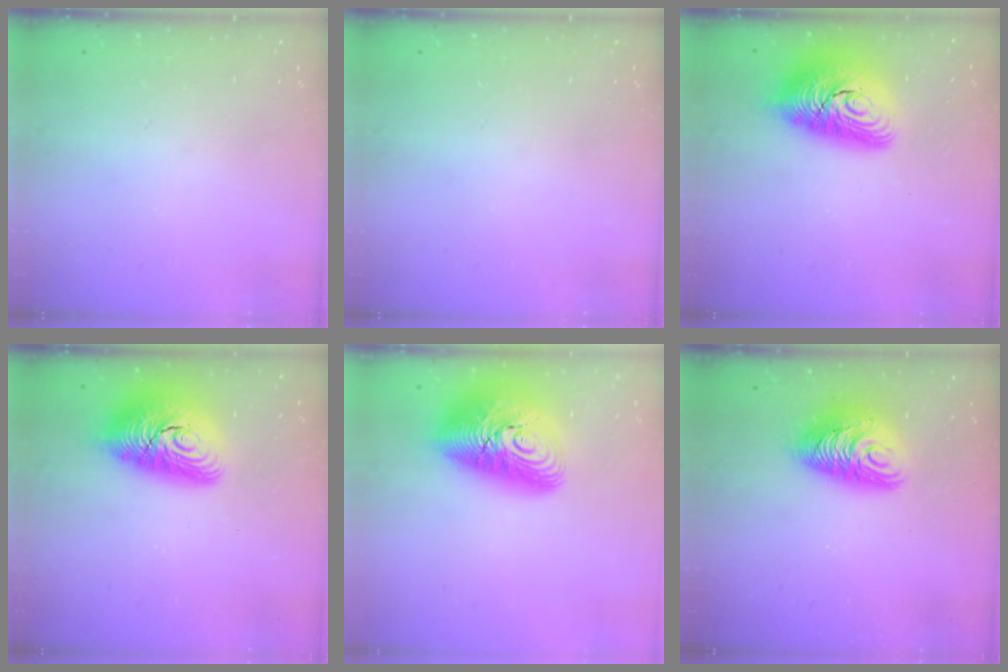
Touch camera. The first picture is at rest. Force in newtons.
{"total": 0.0}
{"total": 16.3, "press": 16.3, "slide": 1.1}
{"total": 16.3, "press": 16.3, "slide": 1.1}
{"total": 21.9, "press": 21.8, "slide": 1.9}
{"total": 12.7, "press": 12.6, "slide": 1.2}